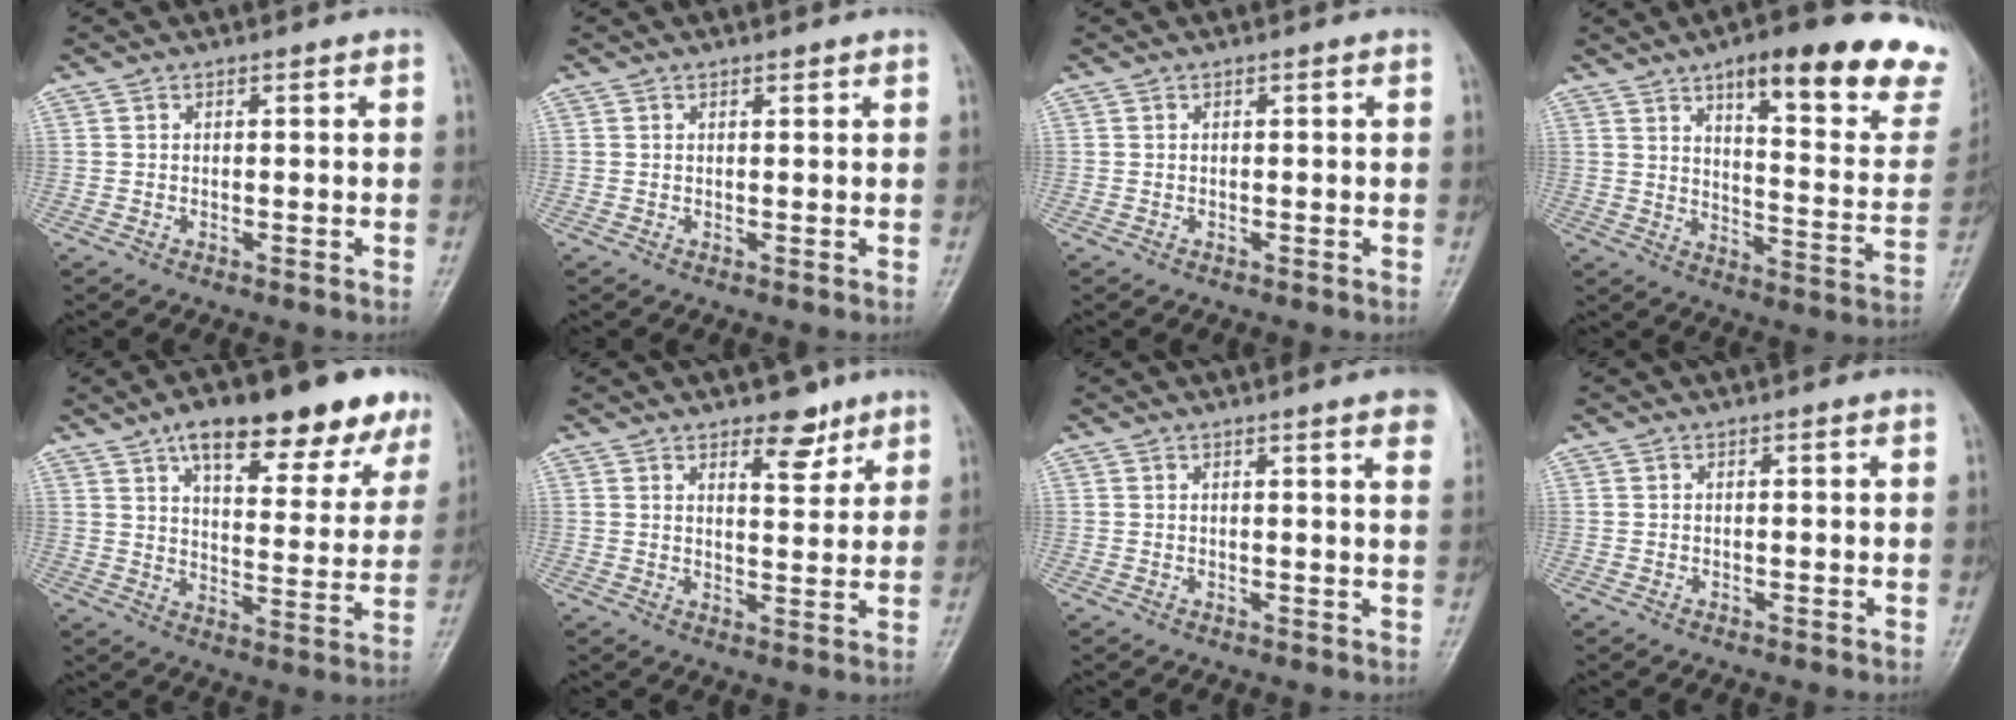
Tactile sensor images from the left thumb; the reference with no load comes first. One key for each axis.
{"total": 0.6, "fx": 0.5, "fy": 0.3, "fz": 0.2, "tx": -0.006, "ty": -0.004, "tz": 0.007}
{"total": 0.0}
{"total": 24.5, "fx": 15.5, "fy": 7.1, "fz": 17.6, "tx": -0.191, "ty": -0.065, "tz": 0.205}
{"total": 21.4, "fx": 13.9, "fy": 7.6, "fz": 14.3, "tx": -0.158, "ty": -0.033, "tz": 0.198}
{"total": 5.8, "fx": 4.1, "fy": 2.7, "fz": 3.1, "tx": -0.022, "ty": -0.029, "tz": 0.060}
{"total": 6.1, "fx": 4.0, "fy": 0.6, "fz": 4.6, "tx": -0.043, "ty": -0.005, "tz": 0.037}
{"total": 0.0}